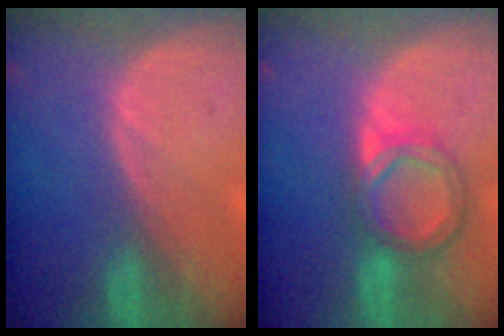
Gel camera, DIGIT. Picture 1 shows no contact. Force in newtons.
{"total": 6.8, "press": 6.2, "slide": 2.7}